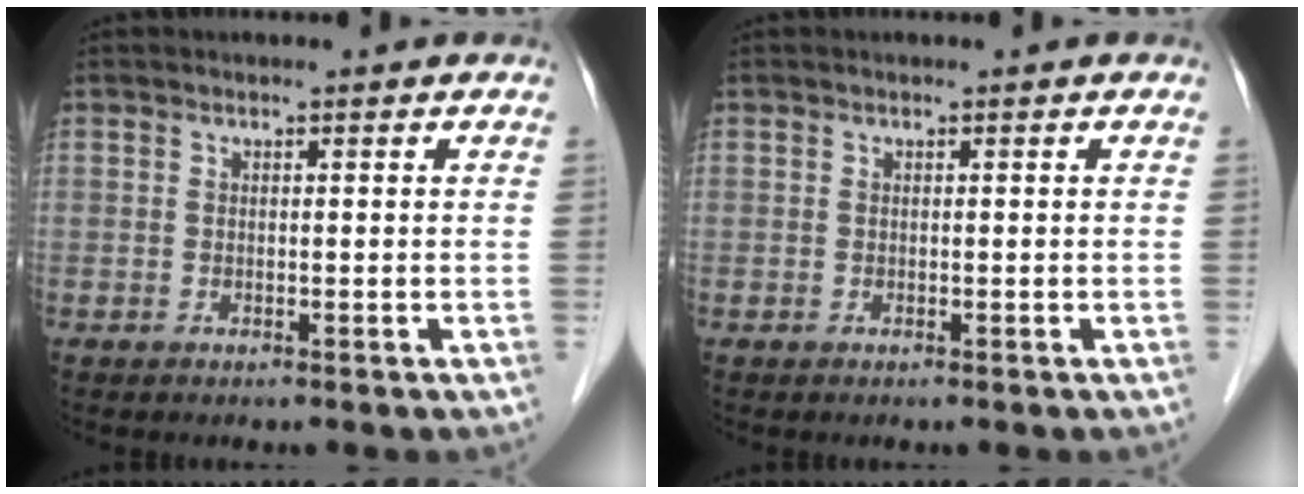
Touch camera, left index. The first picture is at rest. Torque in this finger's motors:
{"motor_torque": [0.00, 0.00, 0.00, 0.00]}